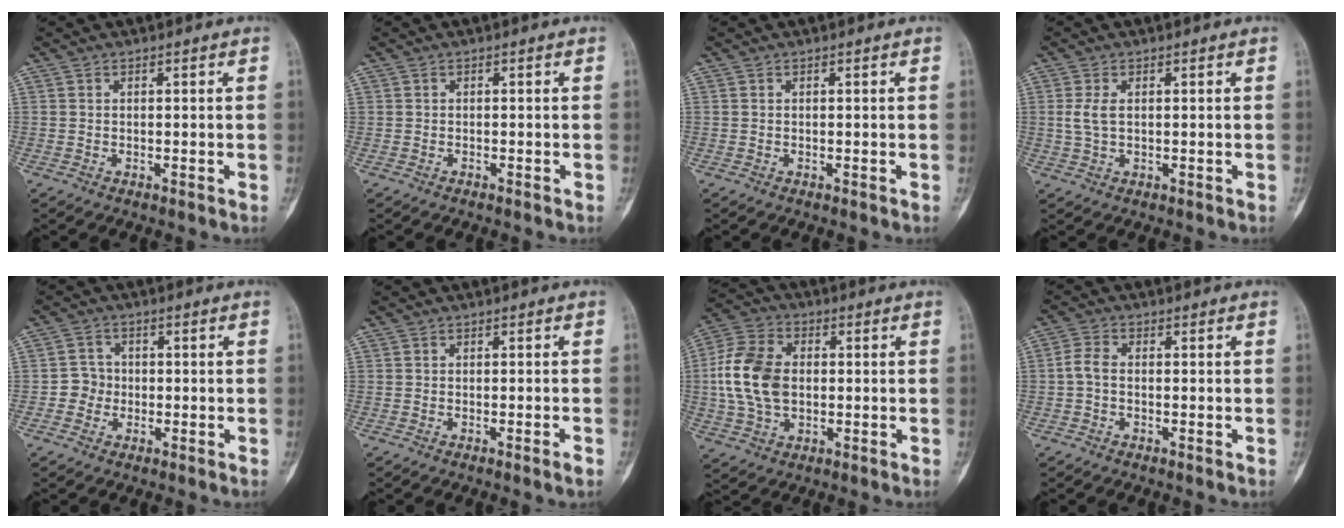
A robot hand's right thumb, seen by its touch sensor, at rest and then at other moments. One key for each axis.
{"total": 0.0}
{"total": 0.0}
{"total": 3.2, "fx": 0.5, "fy": 1.5, "fz": 2.8, "tx": -0.072, "ty": 0.002, "tz": 0.014}
{"total": 3.5, "fx": -0.8, "fy": 3.3, "fz": 0.6, "tx": 0.011, "ty": 0.011, "tz": -0.022}
{"total": 1.3, "fx": -0.8, "fy": -0.2, "fz": 1.0, "tx": -0.018, "ty": -0.002, "tz": -0.015}
{"total": 13.5, "fx": 0.1, "fy": 9.2, "fz": 9.9, "tx": -0.192, "ty": 0.016, "tz": 0.001}
{"total": 3.0, "fx": -0.5, "fy": 1.9, "fz": 2.3, "tx": -0.047, "ty": 0.008, "tz": -0.018}